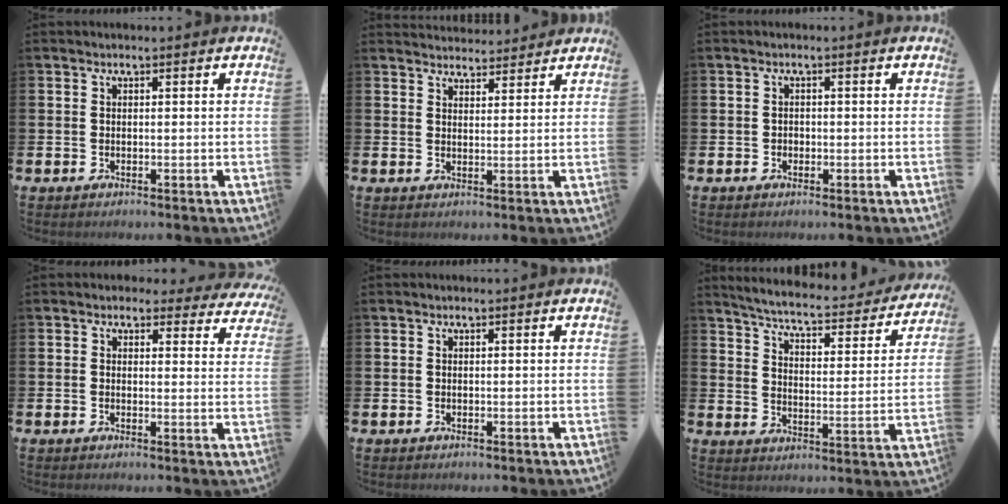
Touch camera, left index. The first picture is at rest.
{"total": 3.4, "force": [3.3, 0.7, -0.3], "torque": [0.002, -0.018, 0.061]}
{"total": 0.9, "force": [-0.3, 0.8, 0.2], "torque": [-0.005, 0.005, -0.007]}
{"total": 2.5, "force": [2.1, 1.3, 0.2], "torque": [-0.003, -0.009, 0.034]}
{"total": 0.0}
{"total": 5.4, "force": [5.0, 0.5, 1.8], "torque": [-0.055, -0.046, 0.077]}